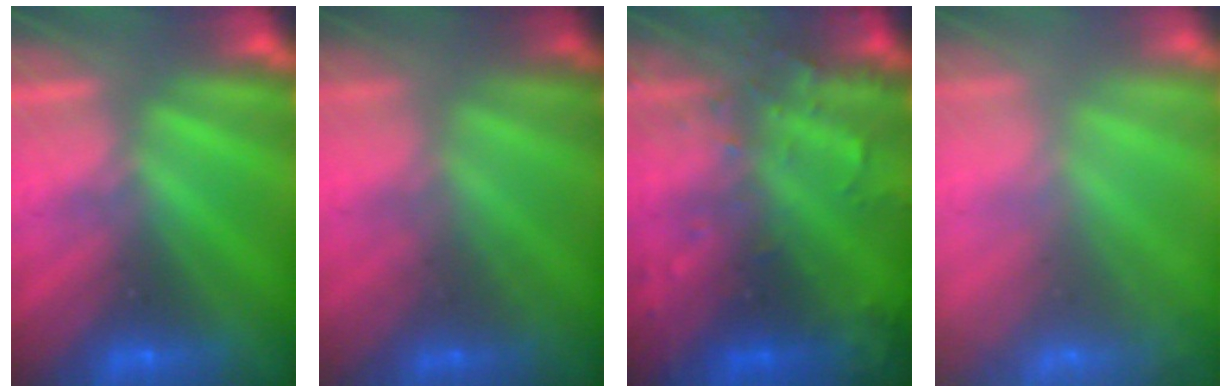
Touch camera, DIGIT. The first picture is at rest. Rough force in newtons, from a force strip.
{"total": 1.8}
{"total": 8.3}
{"total": 7.8}